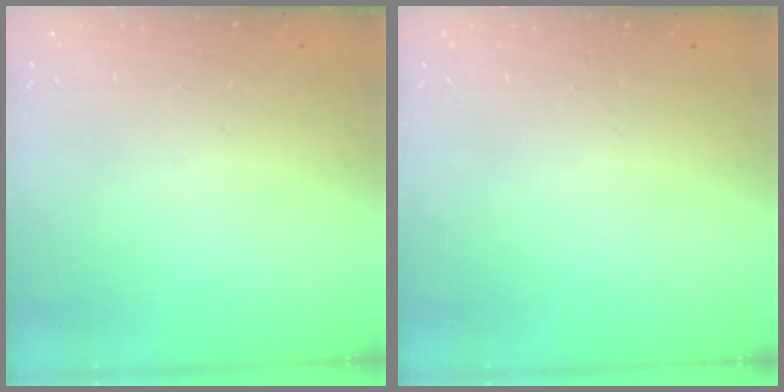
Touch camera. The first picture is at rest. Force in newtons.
{"total": 0.6, "press": 0.0, "slide": 0.6}